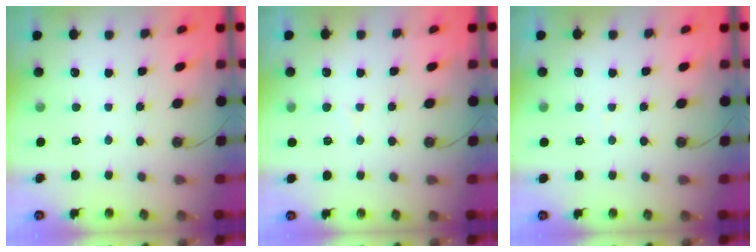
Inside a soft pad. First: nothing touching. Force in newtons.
{"total": 4.5, "press": 4.4, "slide": 1.0}
{"total": 2.8, "press": 2.8, "slide": 0.3}